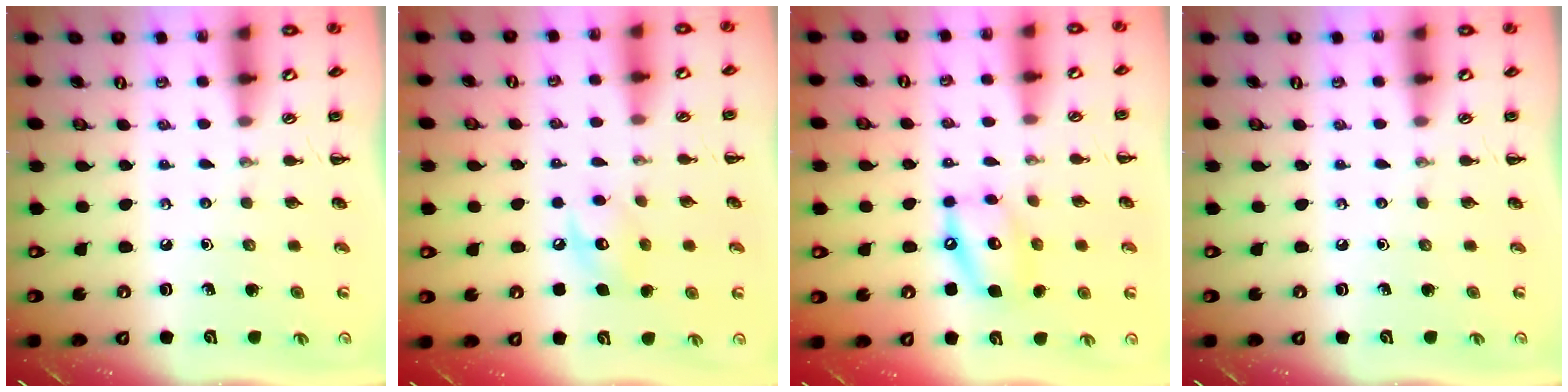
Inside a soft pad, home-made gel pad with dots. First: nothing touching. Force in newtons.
{"total": 7.9, "press": 7.9, "slide": 0.5}
{"total": 12.1, "press": 11.8, "slide": 2.8}
{"total": 0.0}